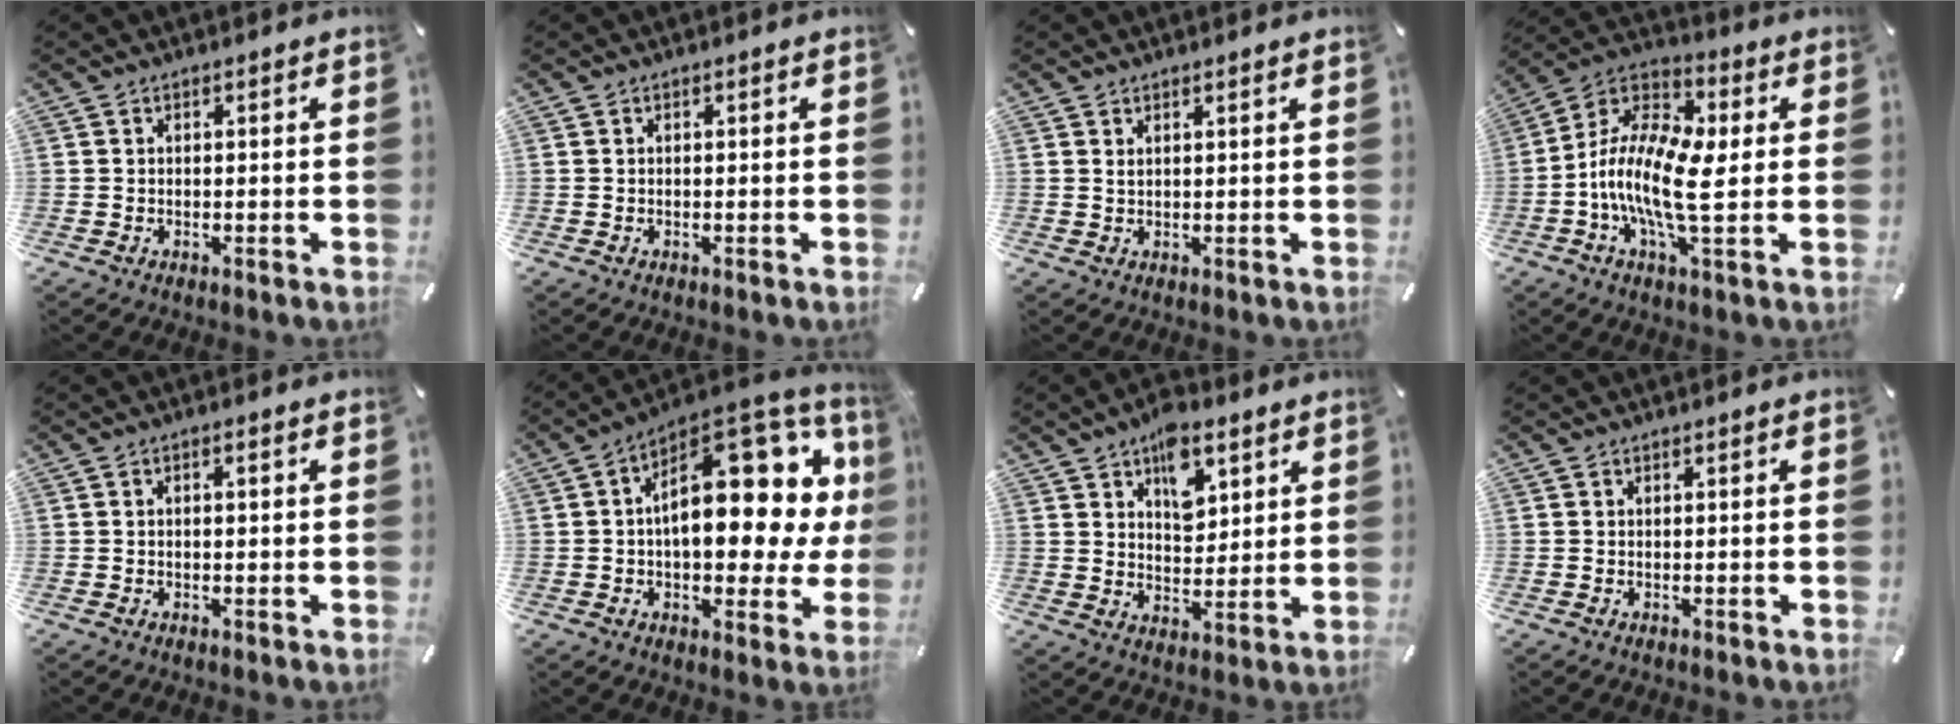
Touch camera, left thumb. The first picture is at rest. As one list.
[{"total": 0.0}, {"total": 1.2, "force": [0.8, 0.0, 0.9], "torque": [-0.018, -0.003, 0.014]}, {"total": 15.7, "force": [-2.5, 6.0, 14.3], "torque": [-0.308, -0.017, -0.047]}, {"total": 1.2, "force": [-0.1, 0.5, 1.1], "torque": [-0.019, 0.003, -0.004]}, {"total": 23.0, "force": [5.1, 12.3, 18.8], "torque": [-0.236, -0.048, 0.092]}, {"total": 9.8, "force": [5.5, 5.9, 5.5], "torque": [-0.068, -0.021, 0.095]}, {"total": 0.0}]